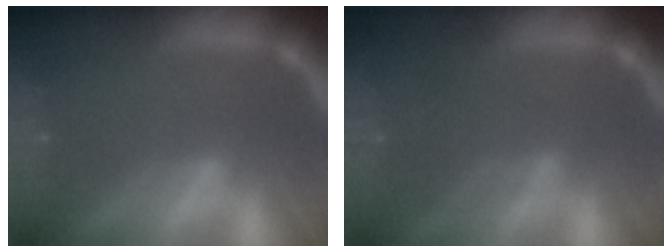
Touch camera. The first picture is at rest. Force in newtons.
{"total": 3.0}